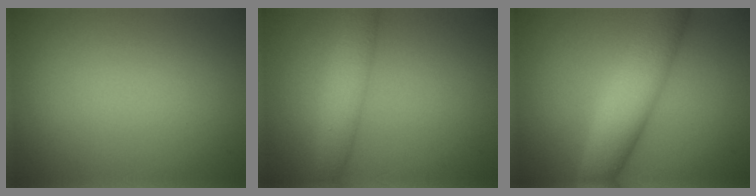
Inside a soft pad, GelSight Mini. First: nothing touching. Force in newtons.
{"total": 3.9, "press": 3.9, "slide": 0.1}
{"total": 6.9, "press": 6.9, "slide": 0.1}